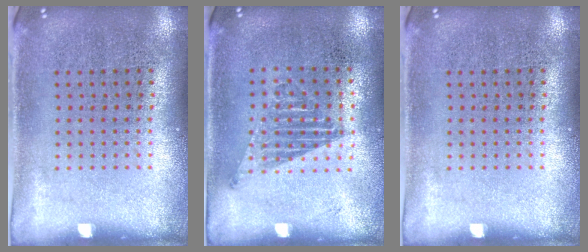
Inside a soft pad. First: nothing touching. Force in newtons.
{"total": 1.3, "press": 1.0, "slide": 0.8}
{"total": 0.0}